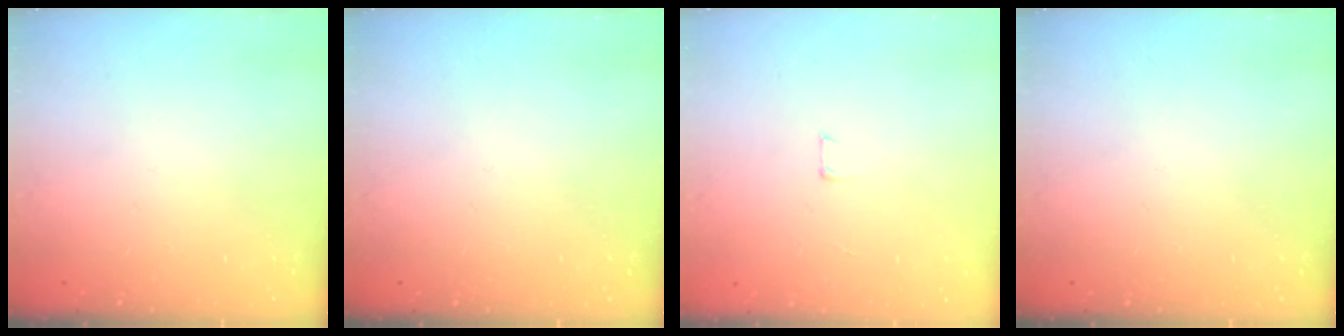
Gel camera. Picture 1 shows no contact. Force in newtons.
{"total": 0.0}
{"total": 3.0, "press": 3.0, "slide": 0.2}
{"total": 0.0}